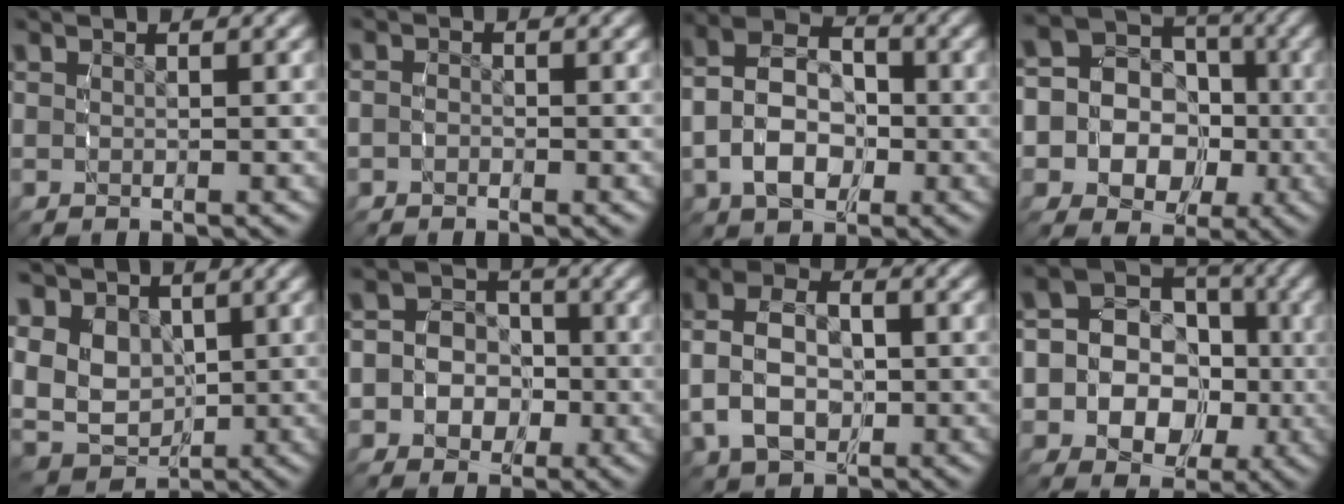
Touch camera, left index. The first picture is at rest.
{"total": 1.0, "force": [-0.9, 0.4, 0.1], "torque": [-0.009, -0.010, -0.014]}
{"total": 9.6, "force": [-0.2, 7.5, 6.0], "torque": [-0.117, -0.009, -0.009]}
{"total": 15.7, "force": [-1.8, 14.0, 6.9], "torque": [-0.179, -0.055, -0.034]}
{"total": 9.9, "force": [0.1, 8.4, 5.2], "torque": [-0.135, -0.044, 0.018]}
{"total": 9.9, "force": [-1.9, 9.1, 3.6], "torque": [-0.095, -0.031, -0.040]}
{"total": 7.3, "force": [-0.4, 5.5, 4.8], "torque": [-0.105, -0.014, -0.001]}
{"total": 15.5, "force": [-1.3, 13.6, 7.4], "torque": [-0.181, -0.045, -0.028]}